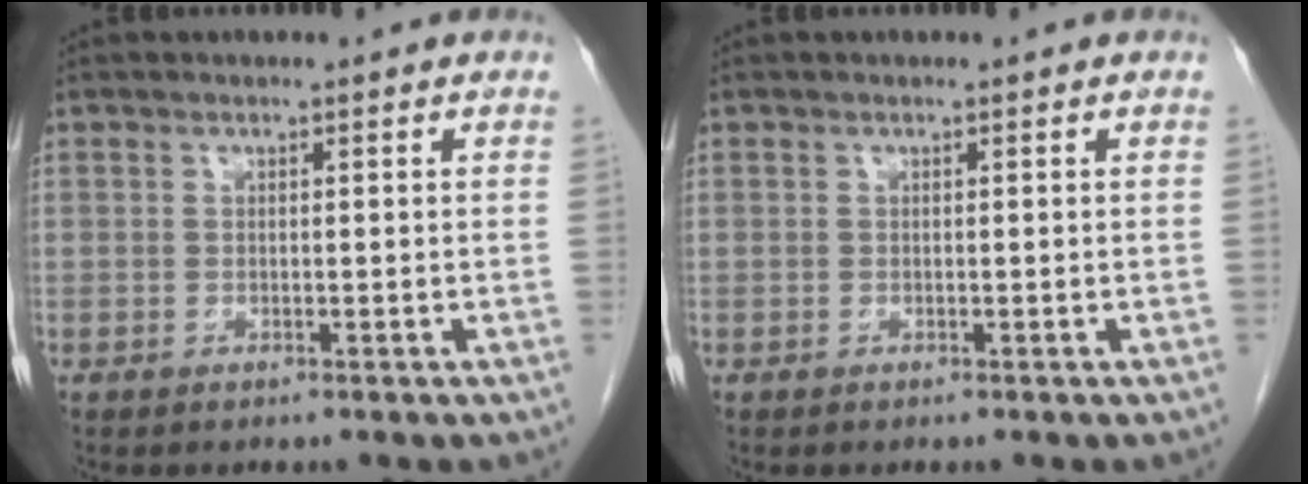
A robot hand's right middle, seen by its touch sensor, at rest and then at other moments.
{"total": 0.0}